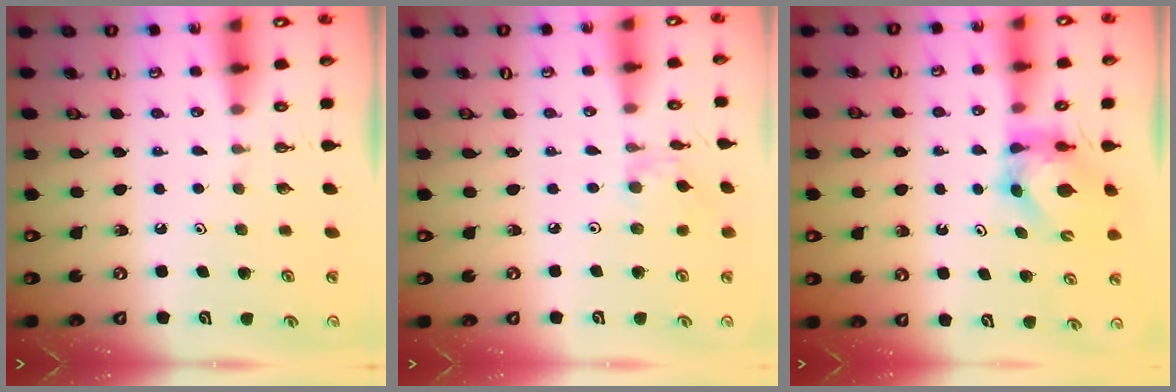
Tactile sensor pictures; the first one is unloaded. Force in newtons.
{"total": 2.7, "press": 2.6, "slide": 0.3}
{"total": 6.0, "press": 6.0, "slide": 0.4}